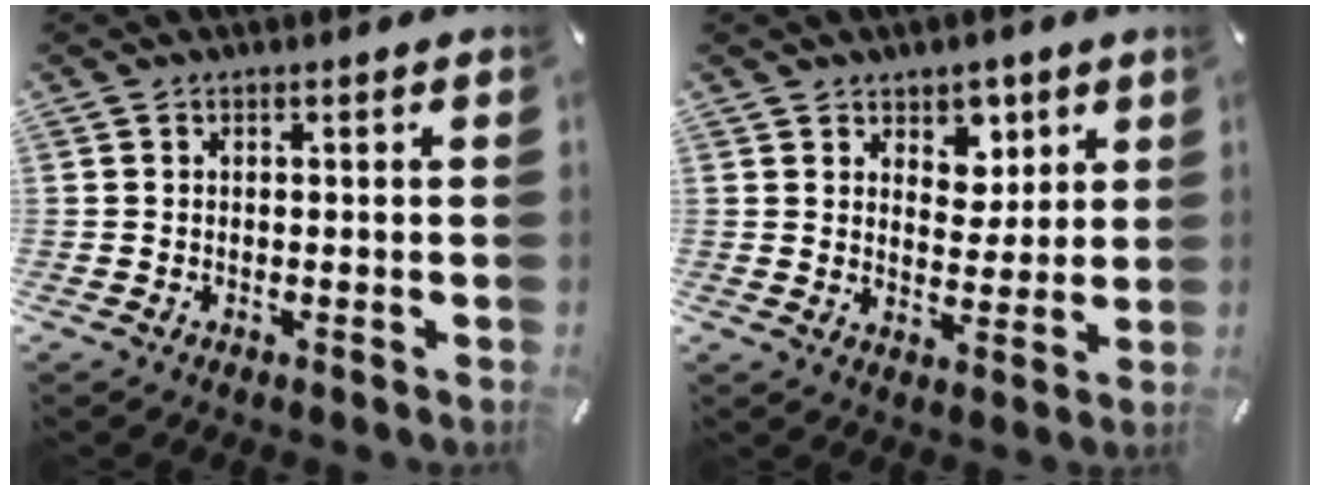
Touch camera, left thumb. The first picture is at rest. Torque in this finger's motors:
{"motor_torque": [0.47, -0.40, 0.08, 0.05, 0.08]}